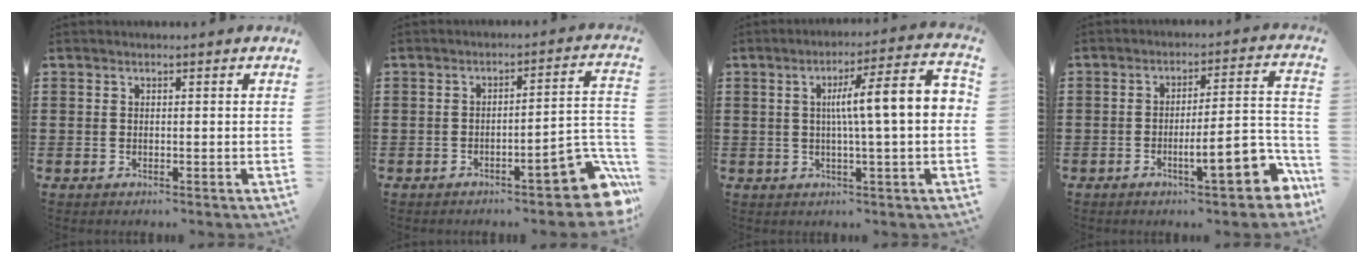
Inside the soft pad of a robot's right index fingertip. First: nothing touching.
{"total": 8.7, "force": [-4.8, 2.0, 7.0], "torque": [-0.093, -0.007, -0.083]}
{"total": 9.4, "force": [0.7, 0.6, 9.3], "torque": [-0.155, -0.006, 0.001]}
{"total": 10.0, "force": [-4.6, 2.3, 8.6], "torque": [-0.116, -0.006, -0.080]}